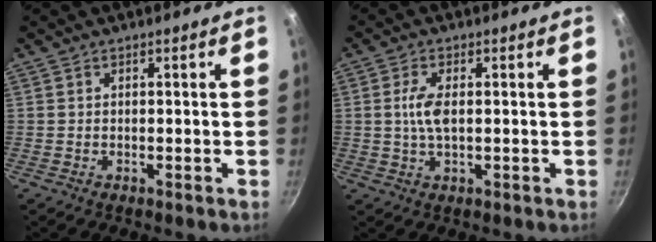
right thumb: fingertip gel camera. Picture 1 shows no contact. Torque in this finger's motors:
{"motor_torque": [0.81, 1.01, 1.24, 0.44, 0.11]}